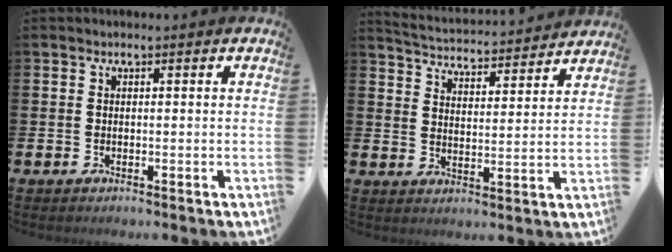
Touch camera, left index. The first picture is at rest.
{"total": 4.6, "force": [4.6, 0.4, 0.0], "torque": [-0.027, -0.040, 0.078]}